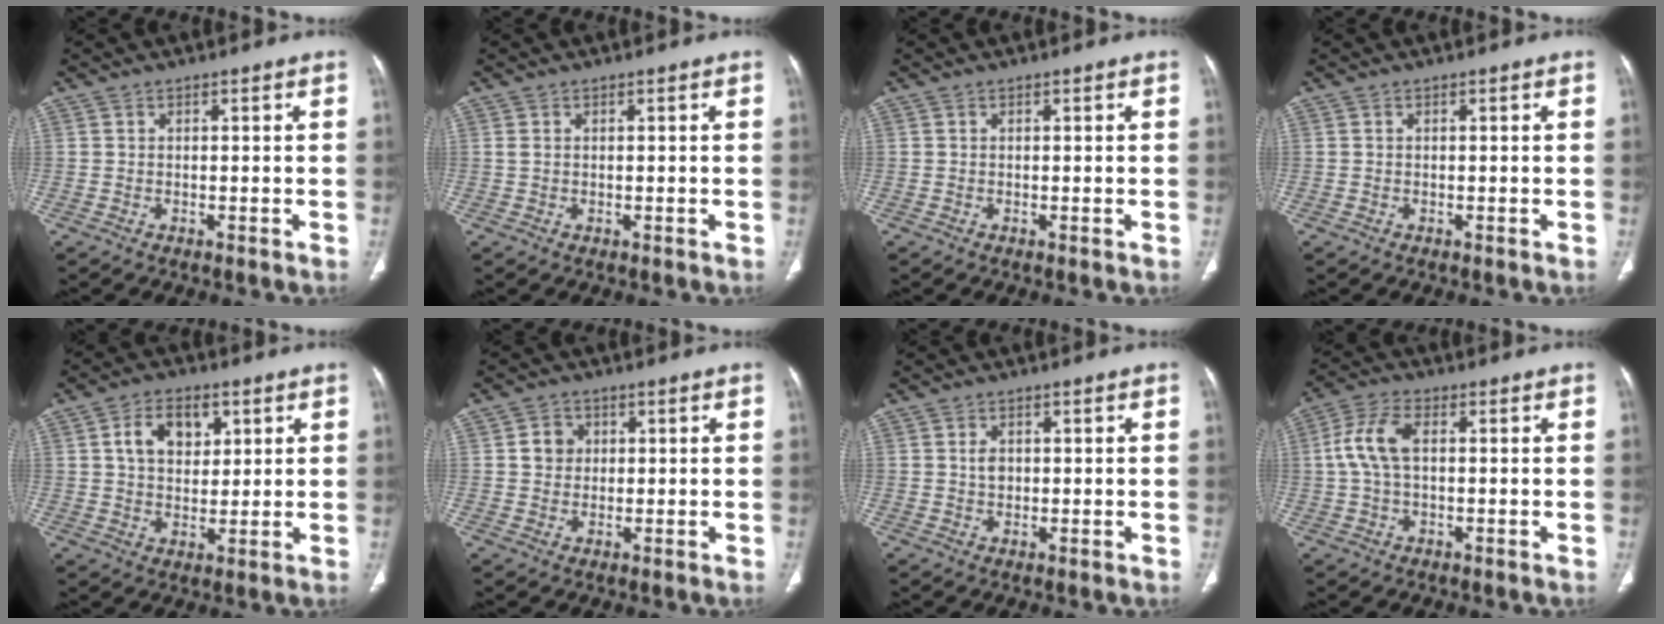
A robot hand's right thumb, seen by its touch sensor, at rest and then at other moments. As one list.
[{"total": 1.6, "force": [-0.6, 1.3, 0.7], "torque": [-0.017, 0.003, -0.012]}, {"total": 0.0}, {"total": 0.0}, {"total": 9.1, "force": [3.1, 6.0, 6.0], "torque": [-0.073, -0.006, 0.052]}, {"total": 3.9, "force": [0.7, 3.5, 1.5], "torque": [-0.008, 0.002, 0.010]}, {"total": 2.2, "force": [0.4, 1.6, 1.4], "torque": [-0.019, -0.001, 0.007]}, {"total": 7.7, "force": [0.8, 4.2, 6.5], "torque": [-0.143, 0.022, 0.012]}]